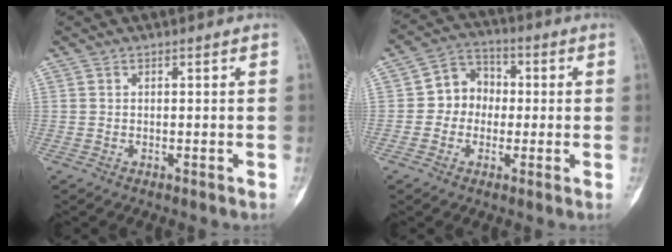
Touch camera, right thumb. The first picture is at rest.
{"total": 7.8, "force": [-0.3, 6.9, 3.7], "torque": [-0.023, 0.025, -0.020]}